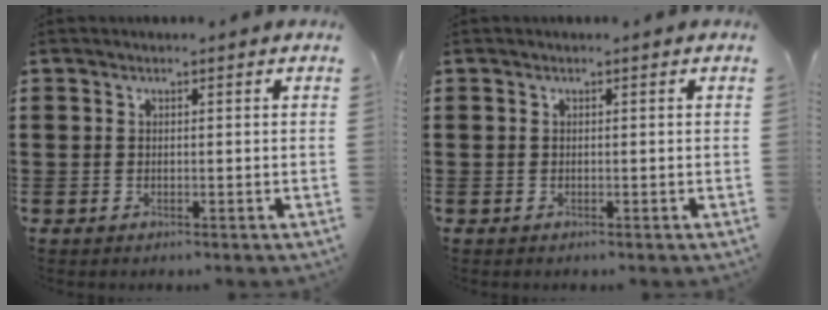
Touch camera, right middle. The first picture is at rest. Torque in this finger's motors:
{"motor_torque": [-2.14, 0.00, 0.11, 0.02]}